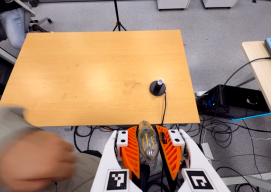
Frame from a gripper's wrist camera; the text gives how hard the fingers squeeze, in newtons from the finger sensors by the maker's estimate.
{"total": 20.6, "left": 21.6, "right": 19.7}